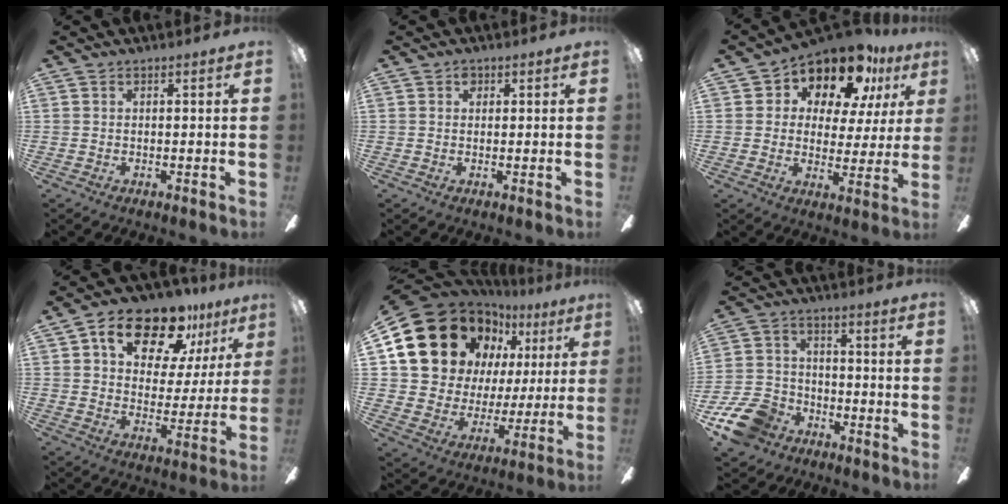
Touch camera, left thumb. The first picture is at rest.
{"total": 1.4, "force": [0.6, 1.1, 0.7], "torque": [-0.008, 0.001, 0.009]}
{"total": 13.4, "force": [9.7, 6.6, 6.5], "torque": [-0.114, -0.060, 0.170]}
{"total": 18.3, "force": [11.7, 9.5, 10.3], "torque": [-0.161, -0.056, 0.199]}
{"total": 22.8, "force": [12.4, 15.7, 11.0], "torque": [-0.212, -0.075, 0.242]}
{"total": 12.2, "force": [-7.6, 7.9, 5.3], "torque": [-0.121, 0.054, -0.141]}